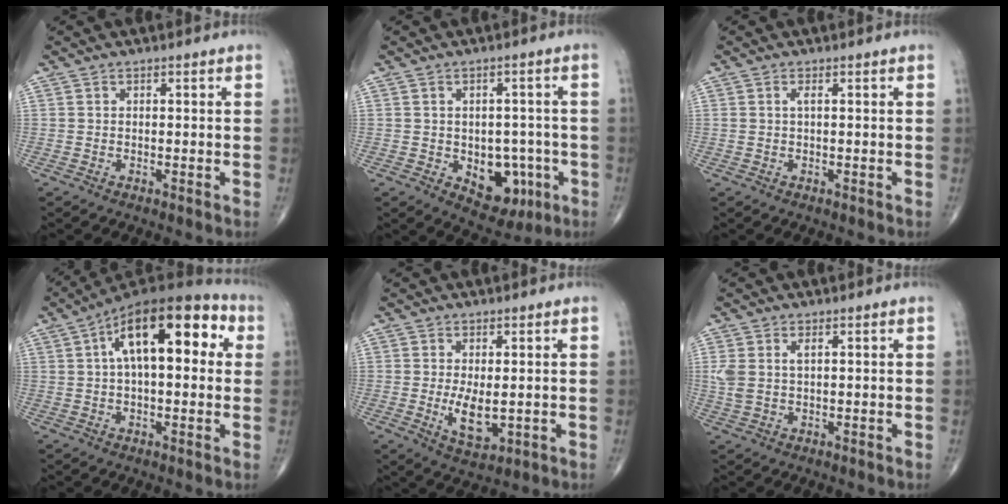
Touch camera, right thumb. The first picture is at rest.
{"total": 9.7, "force": [-2.8, 6.6, 6.6], "torque": [-0.040, 0.015, -0.024]}
{"total": 0.8, "force": [0.2, 0.1, 0.7], "torque": [-0.024, -0.001, 0.003]}
{"total": 18.7, "force": [4.7, 8.6, 16.0], "torque": [-0.228, 0.033, 0.062]}
{"total": 5.8, "force": [-0.3, 2.6, 5.2], "torque": [-0.087, -0.017, 0.006]}
{"total": 4.0, "force": [1.1, 2.0, 3.3], "torque": [-0.091, 0.009, 0.028]}